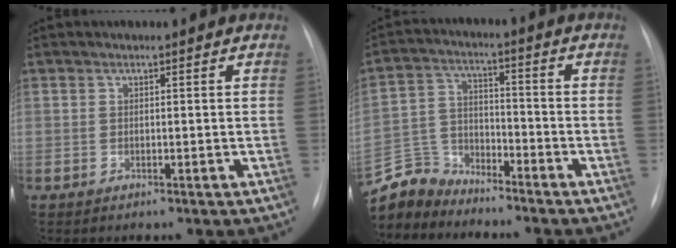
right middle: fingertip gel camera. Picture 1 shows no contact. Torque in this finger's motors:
{"motor_torque": [0.42, -0.42, 0.00, -0.04]}